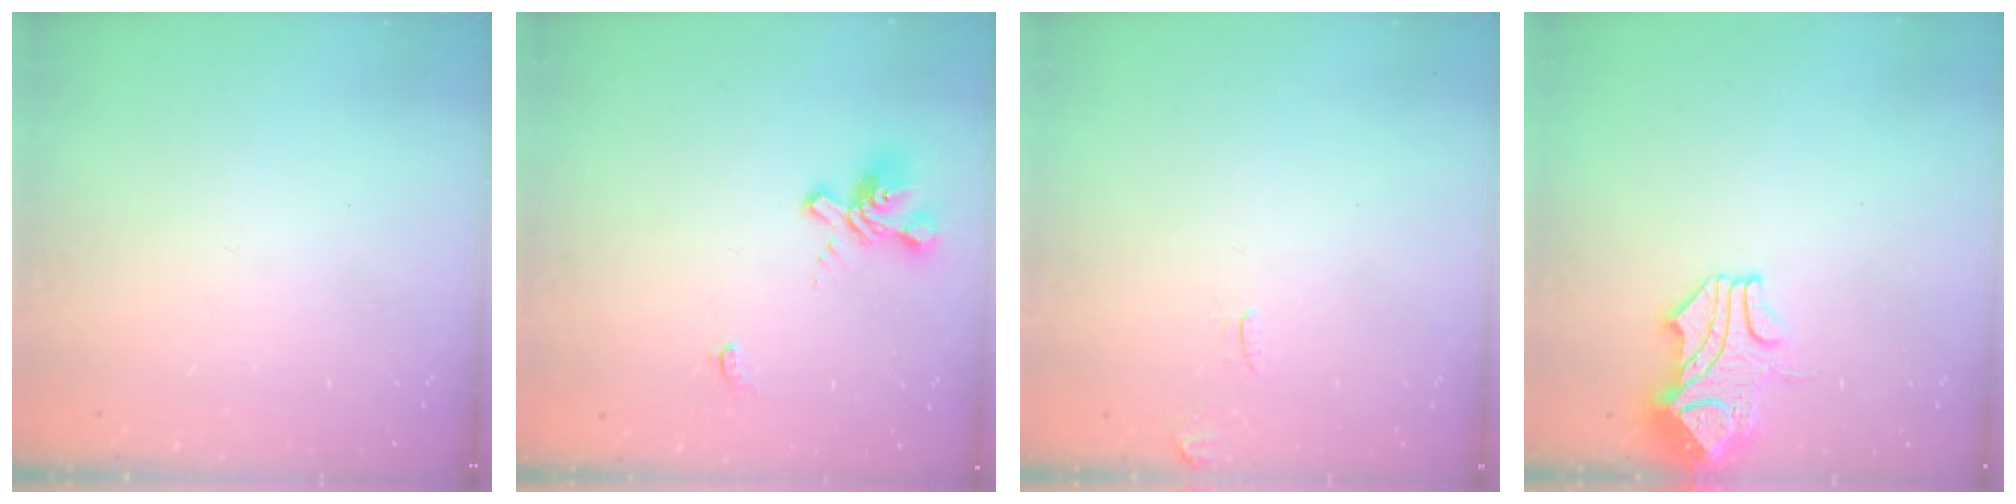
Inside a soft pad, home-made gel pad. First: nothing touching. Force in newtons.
{"total": 1.8, "press": 1.4, "slide": 1.2}
{"total": 1.5, "press": 1.4, "slide": 0.5}
{"total": 1.5, "press": 0.8, "slide": 1.3}